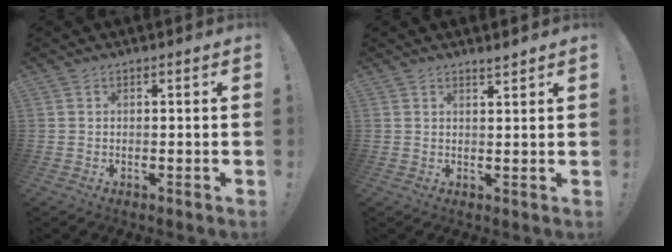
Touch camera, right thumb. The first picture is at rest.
{"total": 2.1, "force": [1.9, 0.3, 1.0], "torque": [-0.007, -0.012, 0.031]}